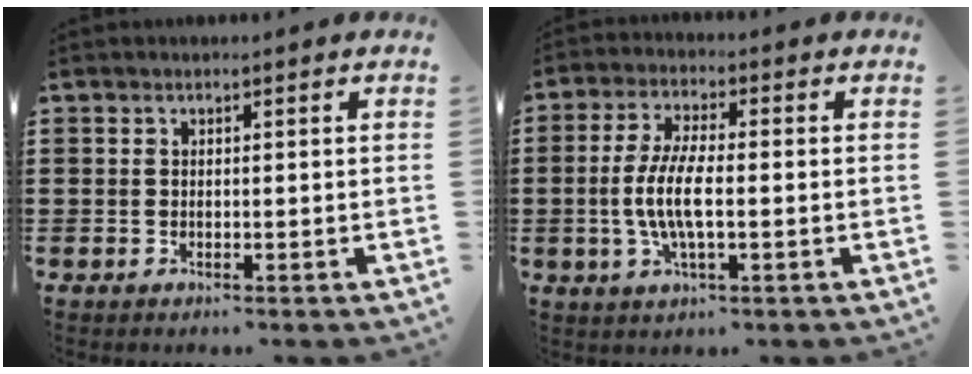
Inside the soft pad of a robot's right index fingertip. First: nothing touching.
{"total": 7.0, "force": [-1.3, 2.1, 6.5], "torque": [-0.148, -0.008, -0.032]}